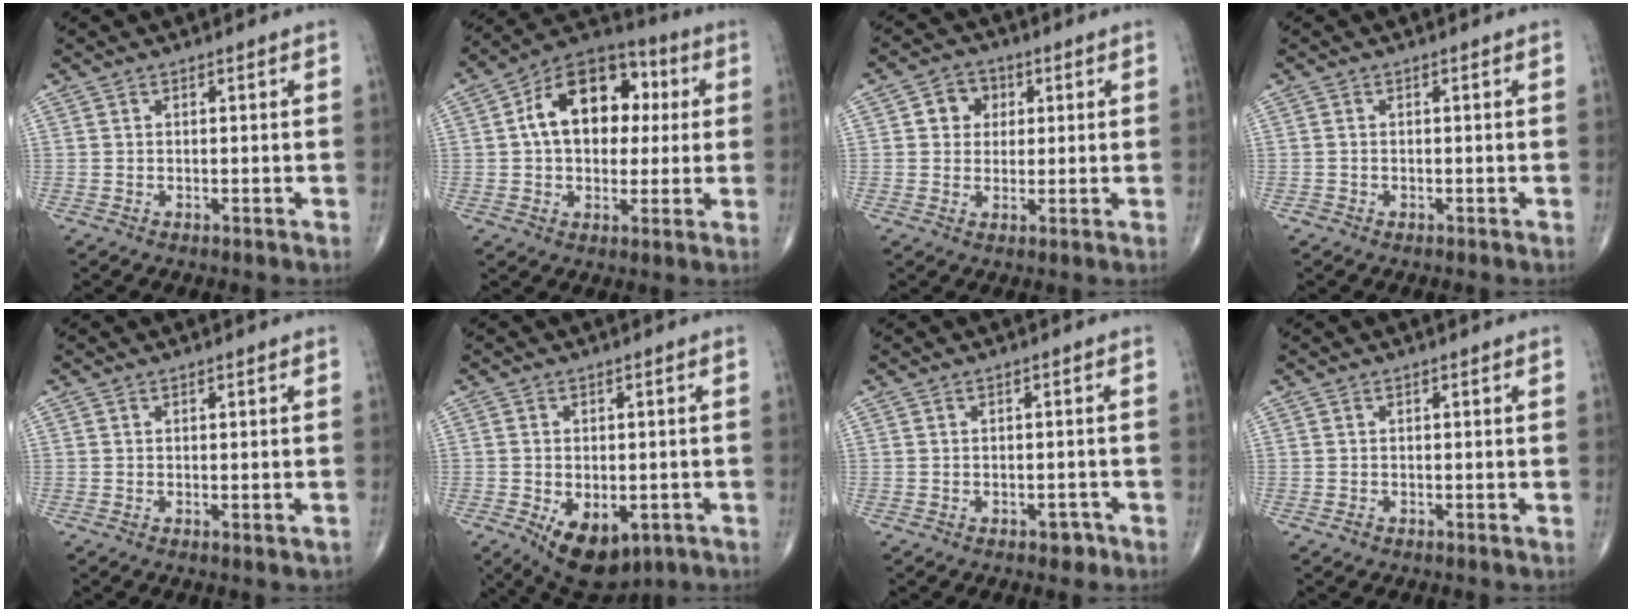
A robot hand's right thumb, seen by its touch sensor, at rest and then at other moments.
{"total": 16.7, "force": [2.8, 11.4, 11.9], "torque": [-0.147, 0.023, 0.036]}
{"total": 5.4, "force": [1.4, 4.7, 2.2], "torque": [-0.004, 0.002, 0.017]}
{"total": 0.6, "force": [-0.3, 0.5, 0.0], "torque": [0.001, 0.003, -0.009]}
{"total": 1.3, "force": [-0.4, 0.4, 1.2], "torque": [-0.016, -0.002, -0.002]}
{"total": 10.8, "force": [-4.4, 6.3, 7.6], "torque": [-0.105, -0.001, -0.052]}
{"total": 1.9, "force": [-1.2, 1.2, 0.9], "torque": [0.001, 0.008, -0.014]}
{"total": 0.5, "force": [-0.3, 0.4, 0.2], "torque": [-0.004, 0.000, -0.008]}